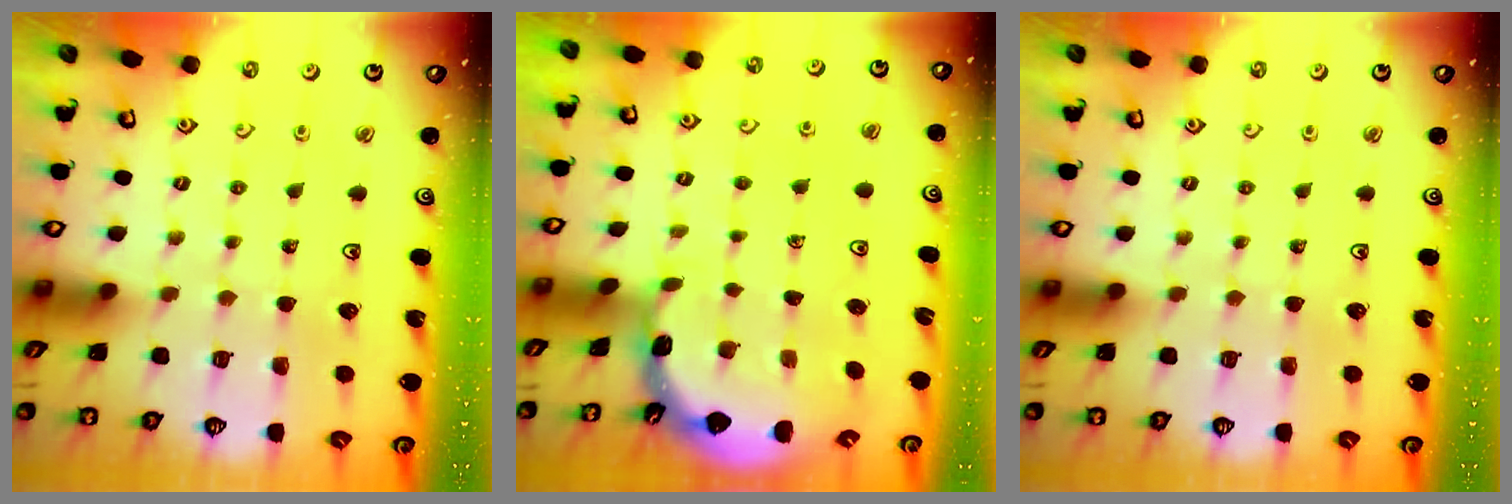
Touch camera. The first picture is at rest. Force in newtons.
{"total": 1.6, "press": 1.6, "slide": 0.1}
{"total": 0.0}